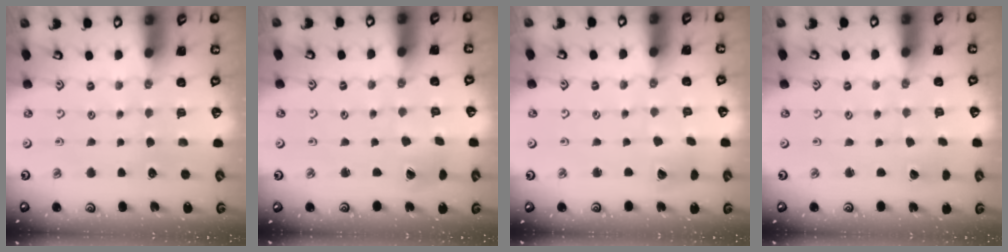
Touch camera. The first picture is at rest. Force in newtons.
{"total": 2.1, "press": 2.0, "slide": 0.3}
{"total": 4.5, "press": 4.4, "slide": 0.6}
{"total": 1.7, "press": 1.7, "slide": 0.1}